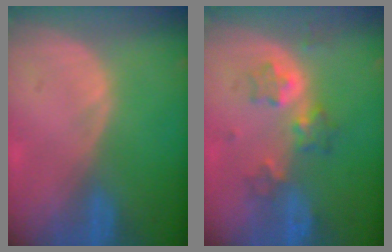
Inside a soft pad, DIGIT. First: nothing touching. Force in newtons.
{"total": 5.3, "press": 5.2, "slide": 1.2}